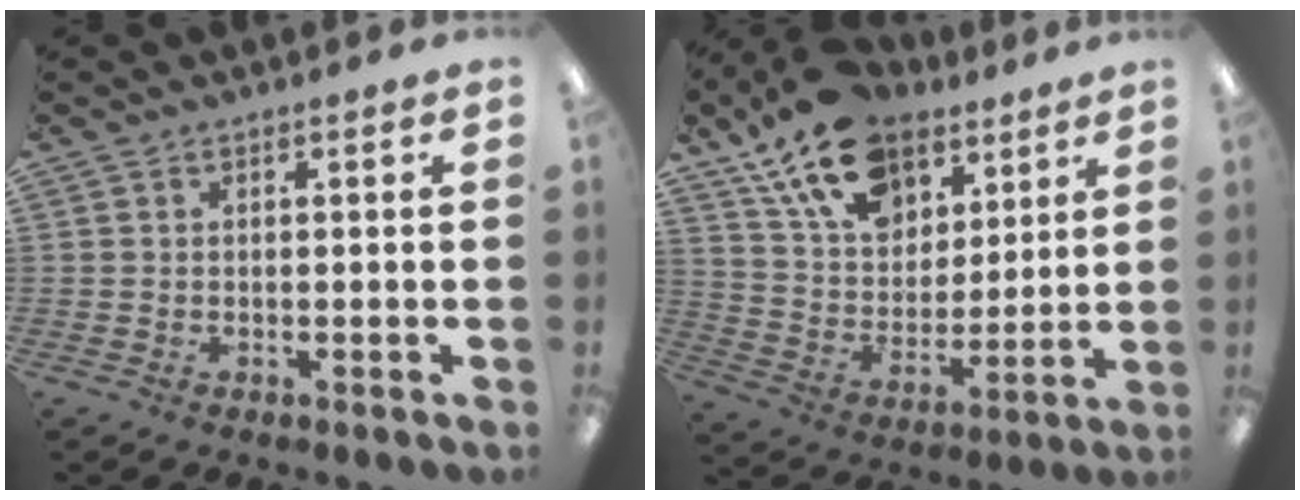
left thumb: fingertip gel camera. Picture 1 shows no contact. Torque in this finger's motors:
{"motor_torque": [0.46, 0.49, 1.31, -1.46, 0.49]}